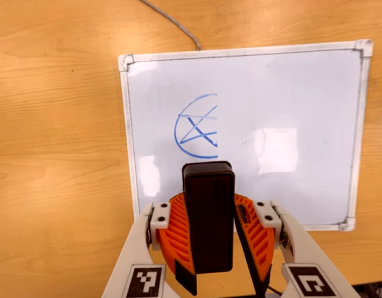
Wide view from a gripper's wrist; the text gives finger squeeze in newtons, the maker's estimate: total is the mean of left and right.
{"total": 7.3, "left": 8.2, "right": 6.4}